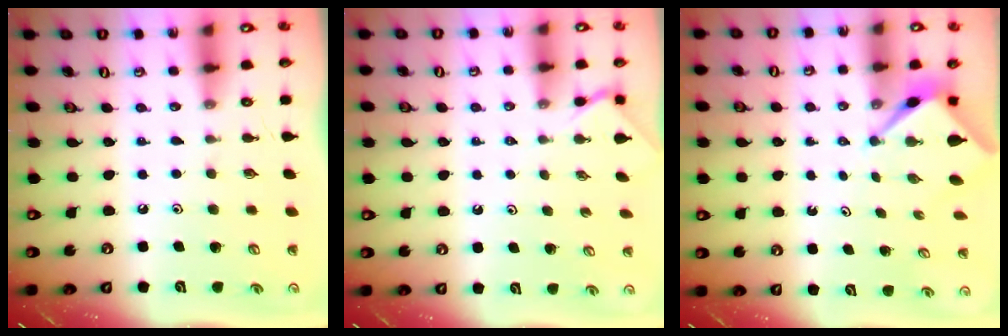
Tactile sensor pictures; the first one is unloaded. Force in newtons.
{"total": 2.4, "press": 2.4, "slide": 0.4}
{"total": 2.5, "press": 2.5, "slide": 0.1}